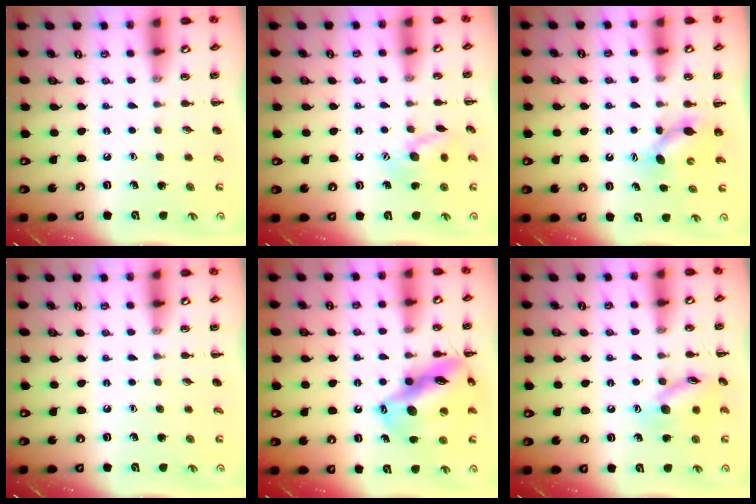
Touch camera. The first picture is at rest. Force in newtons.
{"total": 10.4, "press": 10.4, "slide": 0.6}
{"total": 5.2, "press": 5.2, "slide": 0.3}
{"total": 0.0}
{"total": 17.7, "press": 17.4, "slide": 3.2}
{"total": 11.7, "press": 11.7, "slide": 0.6}